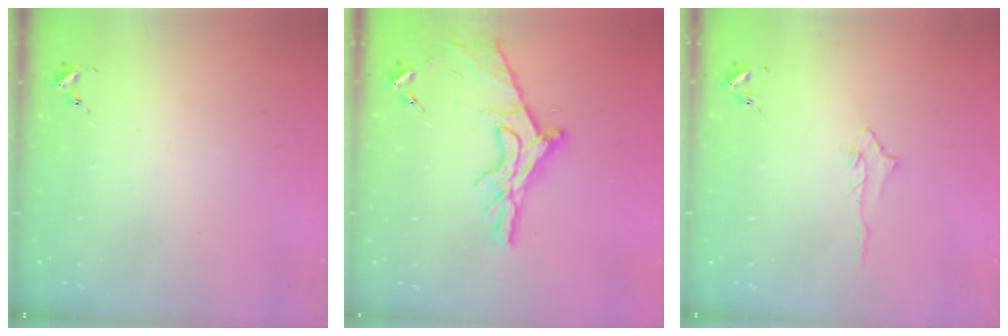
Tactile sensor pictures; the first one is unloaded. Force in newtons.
{"total": 13.9, "press": 13.9, "slide": 0.7}
{"total": 3.4, "press": 3.4, "slide": 0.4}